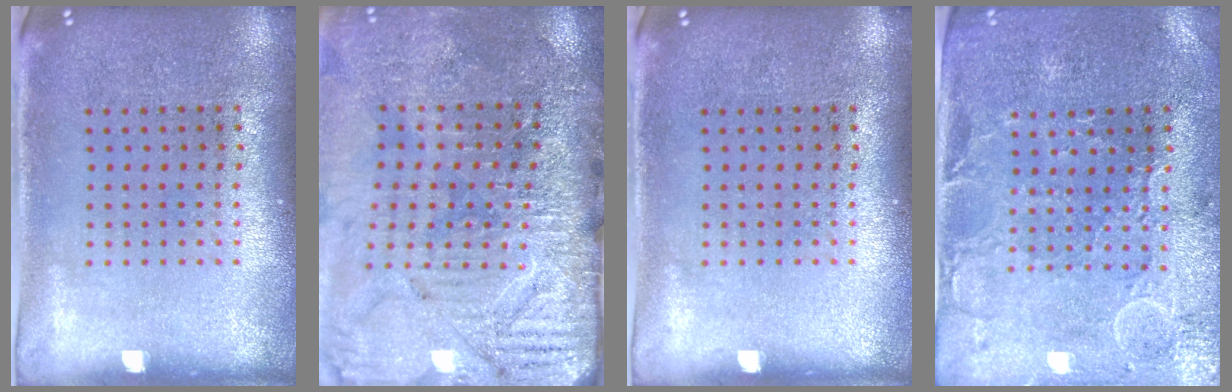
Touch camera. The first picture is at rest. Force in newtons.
{"total": 3.6, "press": 3.4, "slide": 1.2}
{"total": 0.0}
{"total": 0.7, "press": 0.5, "slide": 0.4}